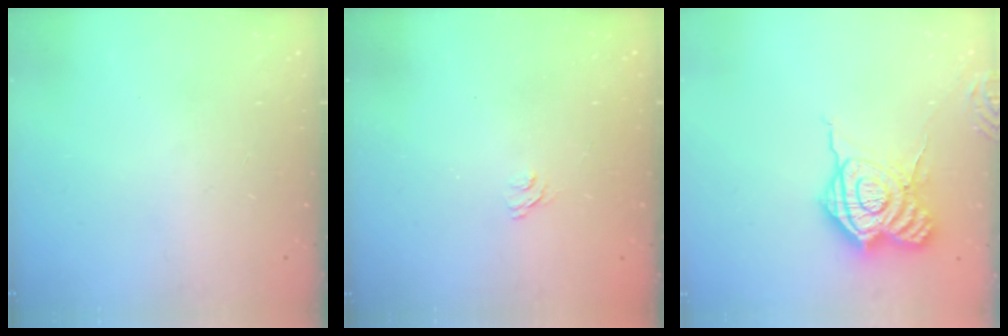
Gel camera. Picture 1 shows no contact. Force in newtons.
{"total": 3.1, "press": 2.8, "slide": 1.3}
{"total": 15.9, "press": 15.9, "slide": 1.0}